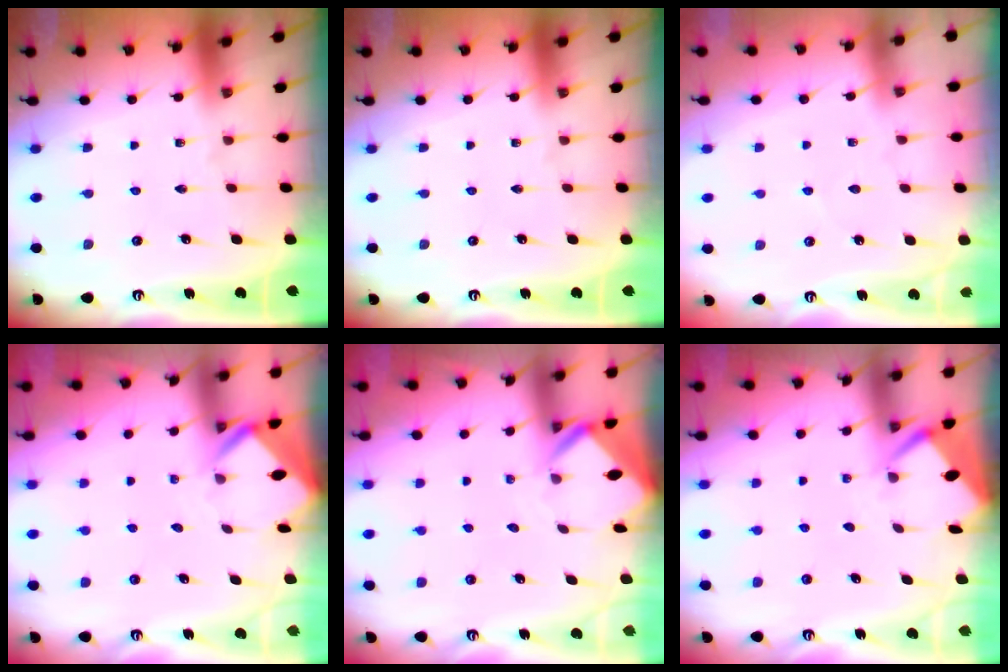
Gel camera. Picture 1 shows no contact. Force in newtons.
{"total": 0.0}
{"total": 2.4, "press": 2.4, "slide": 0.3}
{"total": 2.8, "press": 2.8, "slide": 0.2}
{"total": 2.8, "press": 2.8, "slide": 0.2}
{"total": 2.6, "press": 2.6, "slide": 0.3}